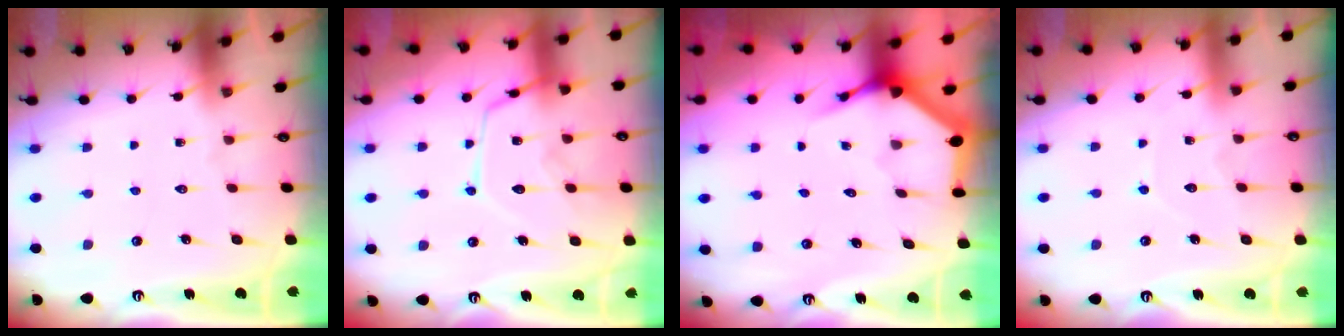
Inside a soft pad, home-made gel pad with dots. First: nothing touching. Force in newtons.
{"total": 14.2, "press": 14.1, "slide": 1.2}
{"total": 3.8, "press": 3.8, "slide": 0.4}
{"total": 4.5, "press": 4.4, "slide": 0.6}